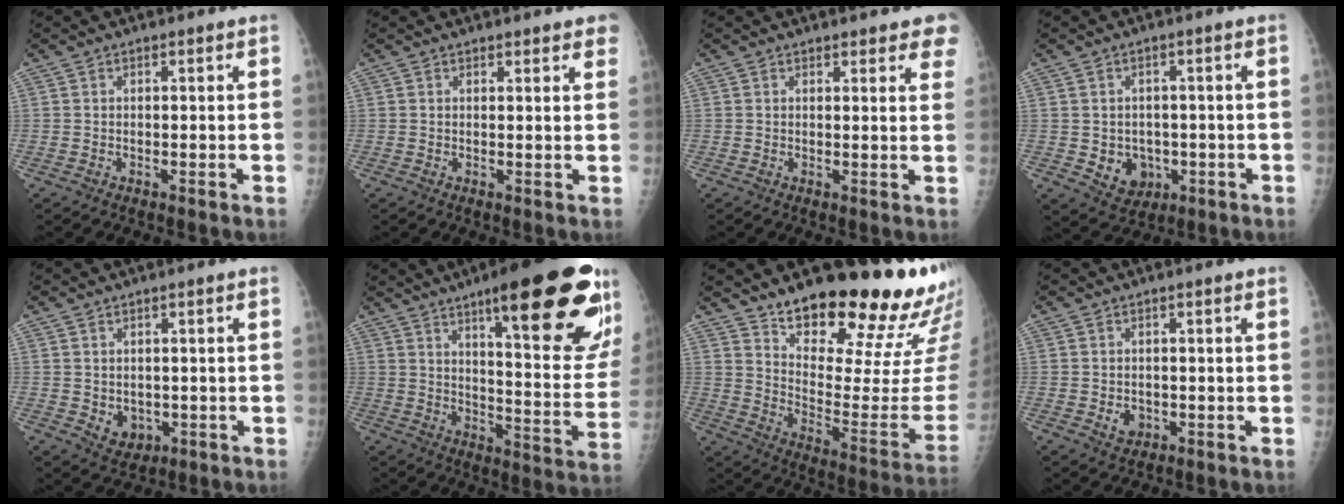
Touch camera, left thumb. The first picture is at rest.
{"total": 3.6, "force": [2.9, 1.3, 1.7], "torque": [0.004, -0.004, 0.029]}
{"total": 5.9, "force": [4.8, 2.1, 2.7], "torque": [0.005, -0.016, 0.045]}
{"total": 6.3, "force": [-1.3, 5.4, 3.1], "torque": [-0.017, 0.005, -0.006]}
{"total": 4.1, "force": [-0.5, 3.4, 2.2], "torque": [-0.018, -0.003, 0.006]}
{"total": 28.0, "force": [15.5, 6.1, 22.5], "torque": [-0.253, -0.057, 0.222]}
{"total": 24.4, "force": [19.3, 6.4, 13.5], "torque": [-0.156, -0.138, 0.276]}
{"total": 2.7, "force": [-0.6, 2.3, 1.3], "torque": [-0.009, 0.001, -0.001]}